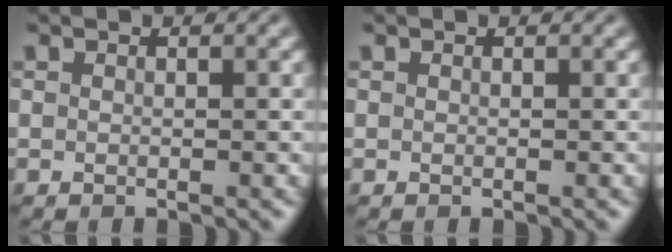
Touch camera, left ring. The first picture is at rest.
{"total": 0.0}